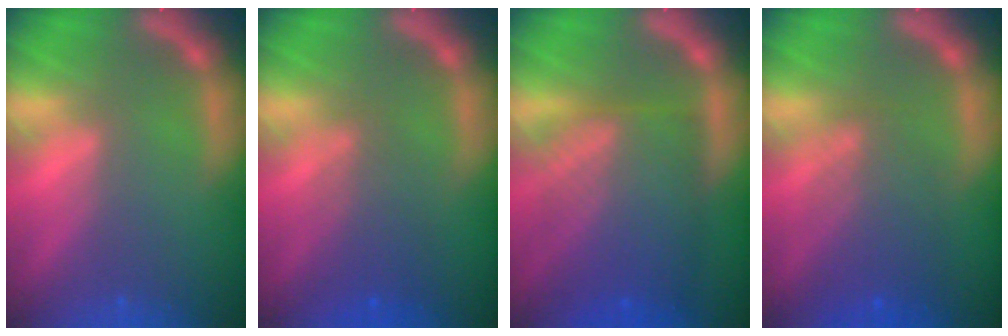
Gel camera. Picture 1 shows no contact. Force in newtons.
{"total": 3.5}
{"total": 9.5}
{"total": 5.1}